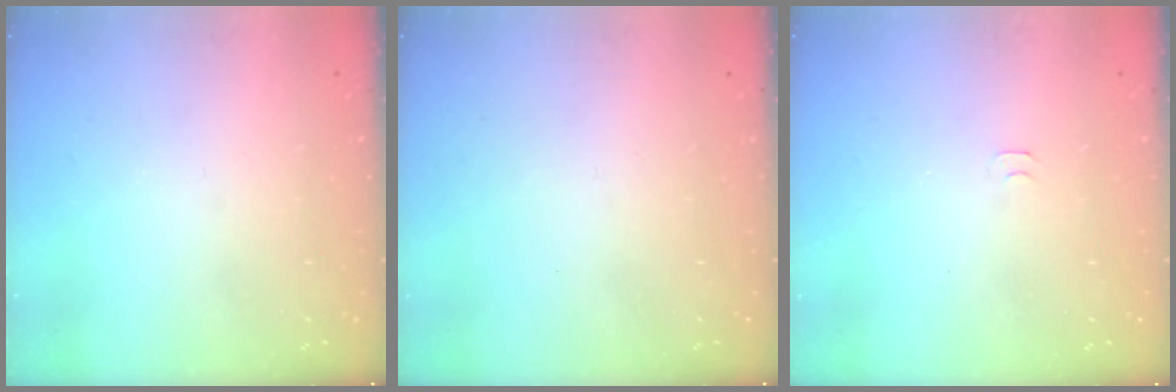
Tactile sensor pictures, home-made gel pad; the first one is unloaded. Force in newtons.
{"total": 1.7, "press": 1.6, "slide": 0.1}
{"total": 4.0, "press": 4.0, "slide": 0.6}